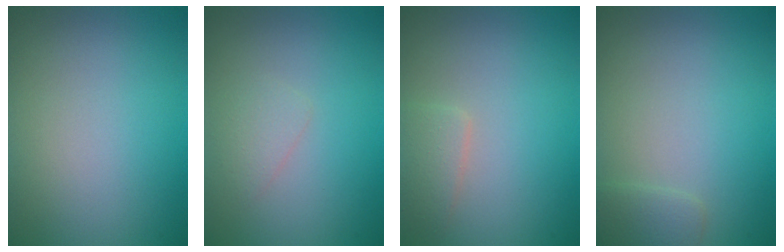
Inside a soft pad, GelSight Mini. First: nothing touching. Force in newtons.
{"total": 1.3, "press": 1.3, "slide": 0.0}
{"total": 1.7, "press": 1.7, "slide": 0.1}
{"total": 1.4, "press": 1.4, "slide": 0.1}